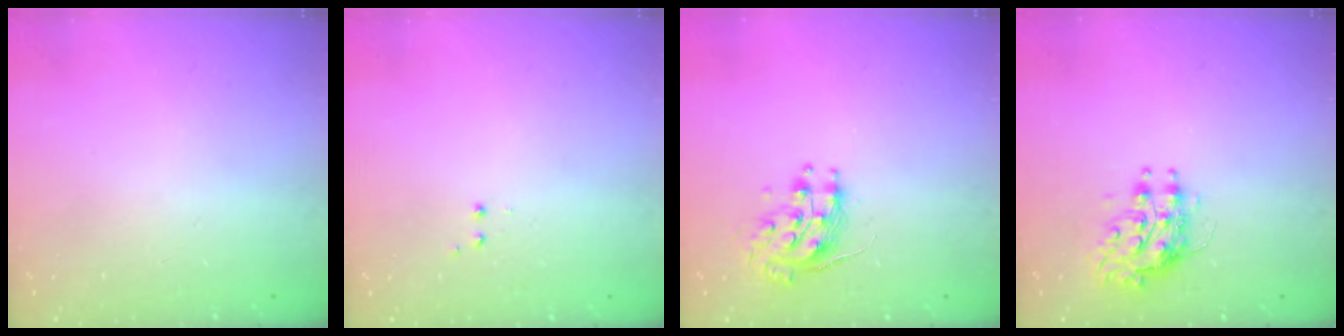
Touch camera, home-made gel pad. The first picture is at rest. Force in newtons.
{"total": 1.2, "press": 1.1, "slide": 0.5}
{"total": 9.7, "press": 9.7, "slide": 0.8}
{"total": 8.1, "press": 8.1, "slide": 0.2}